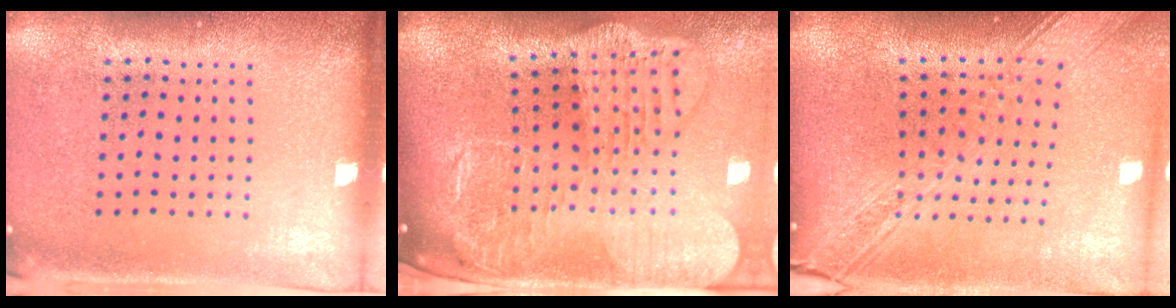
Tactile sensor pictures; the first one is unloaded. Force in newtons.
{"total": 4.0, "press": 3.1, "slide": 2.6}
{"total": 3.1, "press": 2.3, "slide": 2.0}